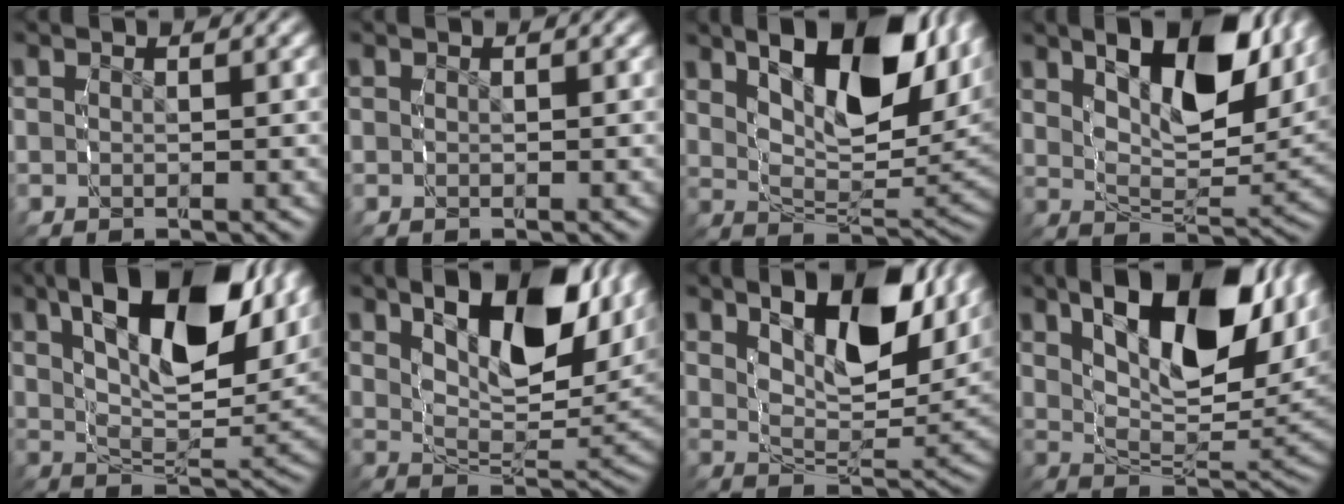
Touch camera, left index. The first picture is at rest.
{"total": 0.0}
{"total": 13.2, "force": [5.0, 6.8, 10.2], "torque": [-0.134, 0.011, 0.067]}
{"total": 10.8, "force": [4.9, 5.2, 8.2], "torque": [-0.118, 0.006, 0.067]}
{"total": 13.3, "force": [5.6, 6.2, 10.3], "torque": [-0.150, 0.017, 0.073]}
{"total": 11.9, "force": [4.9, 5.9, 9.1], "torque": [-0.126, 0.009, 0.066]}
{"total": 9.8, "force": [4.6, 4.7, 7.4], "torque": [-0.110, 0.001, 0.065]}
{"total": 14.8, "force": [5.5, 7.6, 11.4], "torque": [-0.150, 0.017, 0.074]}